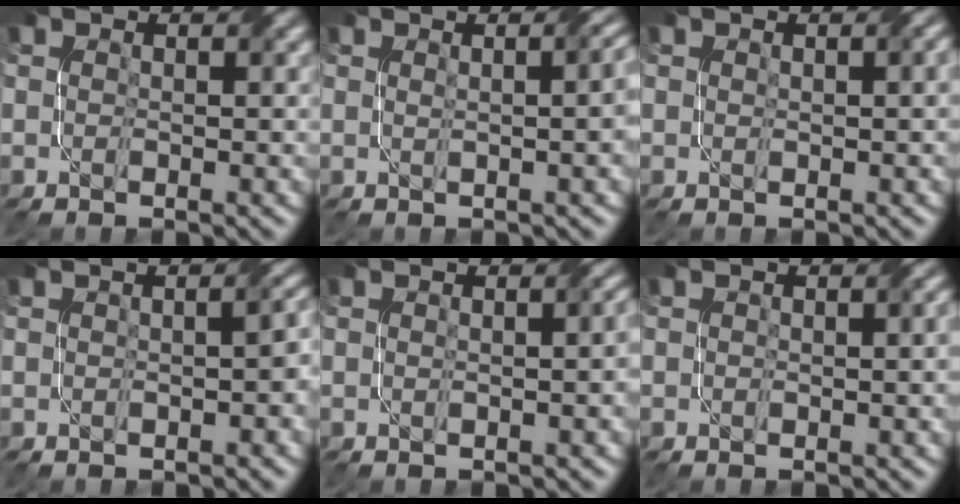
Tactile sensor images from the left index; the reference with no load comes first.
{"total": 5.5, "force": [0.9, 2.5, 4.9], "torque": [-0.019, 0.022, 0.004]}
{"total": 1.4, "force": [0.4, 0.3, 1.3], "torque": [-0.014, 0.003, 0.007]}
{"total": 2.7, "force": [-0.2, 0.9, 2.5], "torque": [-0.024, 0.008, 0.003]}
{"total": 3.2, "force": [0.4, 1.5, 2.8], "torque": [-0.014, 0.017, -0.002]}
{"total": 1.6, "force": [0.1, 0.5, 1.5], "torque": [-0.020, 0.001, 0.003]}